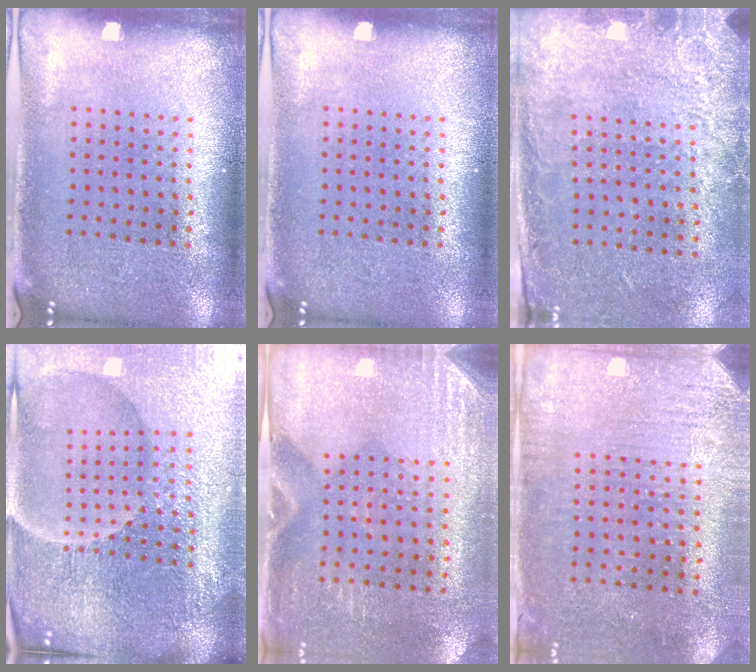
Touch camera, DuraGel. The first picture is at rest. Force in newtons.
{"total": 0.0}
{"total": 2.8, "press": 2.0, "slide": 1.9}
{"total": 5.7, "press": 5.4, "slide": 2.0}
{"total": 2.8, "press": 2.5, "slide": 1.3}
{"total": 3.1, "press": 2.6, "slide": 1.6}